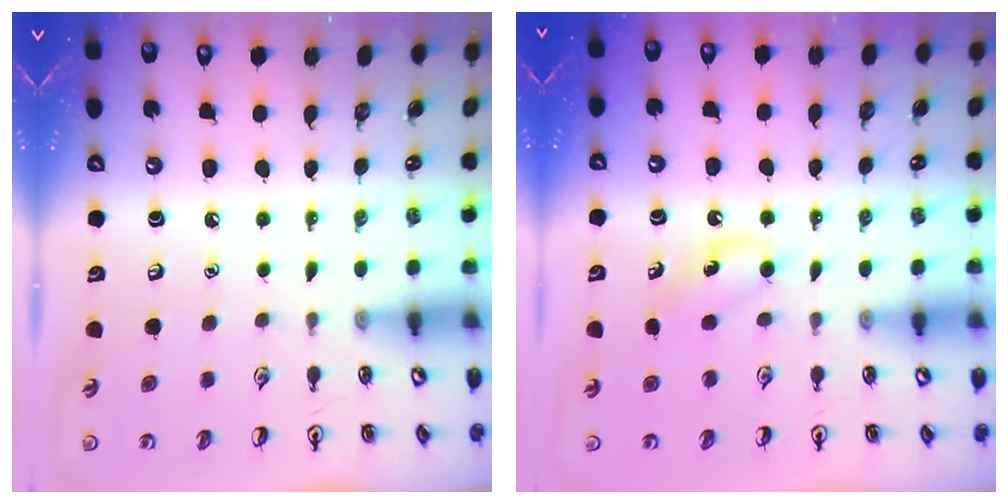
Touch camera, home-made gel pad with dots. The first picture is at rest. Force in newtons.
{"total": 4.5, "press": 4.3, "slide": 1.4}